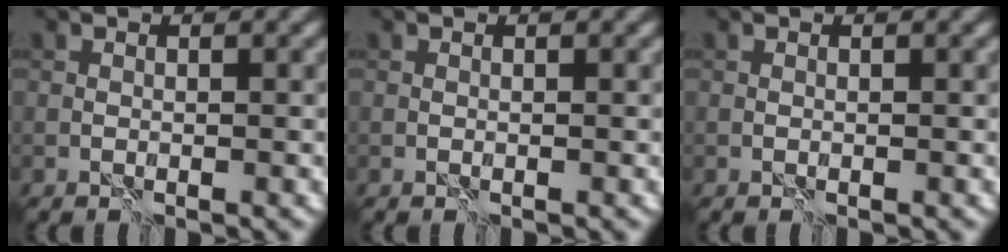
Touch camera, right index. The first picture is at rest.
{"total": 0.0}
{"total": 0.0}